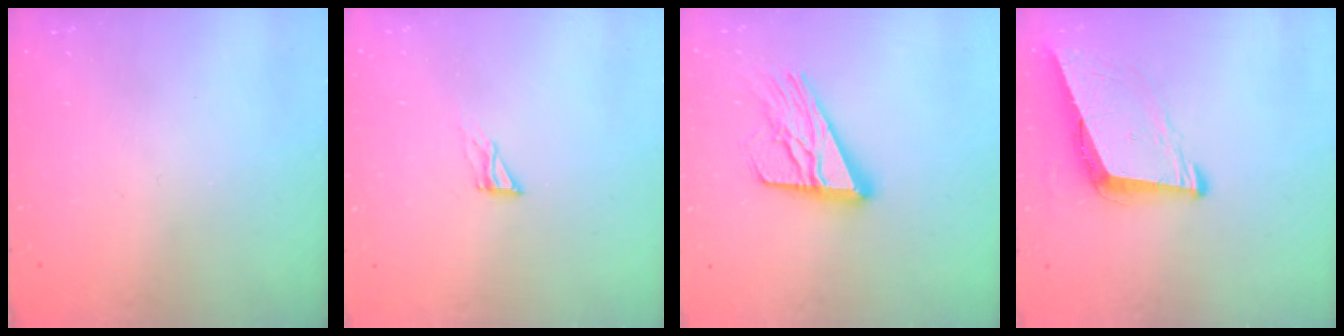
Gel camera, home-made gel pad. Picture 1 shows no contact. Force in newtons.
{"total": 3.8, "press": 3.8, "slide": 0.4}
{"total": 16.5, "press": 16.4, "slide": 1.5}
{"total": 9.0, "press": 8.2, "slide": 3.7}